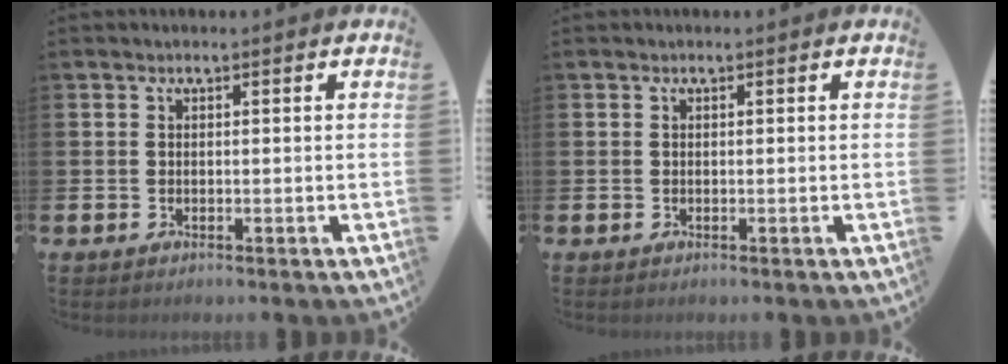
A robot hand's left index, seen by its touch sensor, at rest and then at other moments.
{"total": 0.0}